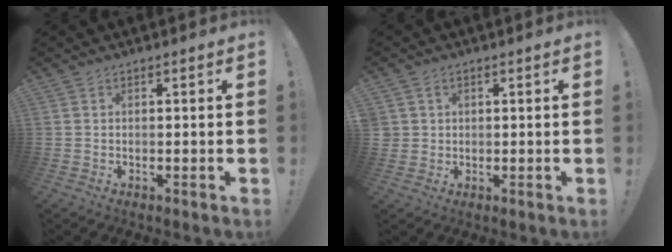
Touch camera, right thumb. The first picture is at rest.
{"total": 3.1, "force": [1.4, 2.7, 0.6], "torque": [-0.017, -0.001, 0.029]}